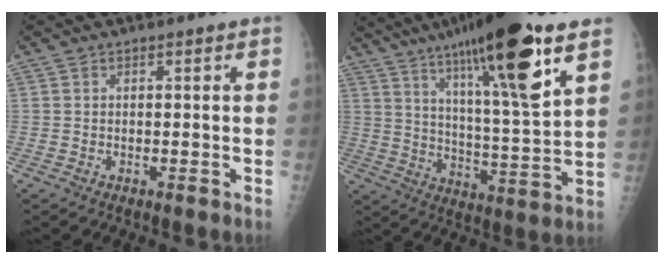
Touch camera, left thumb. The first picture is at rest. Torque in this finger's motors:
{"motor_torque": [2.96, 2.05, 1.77, -1.01, 0.21]}